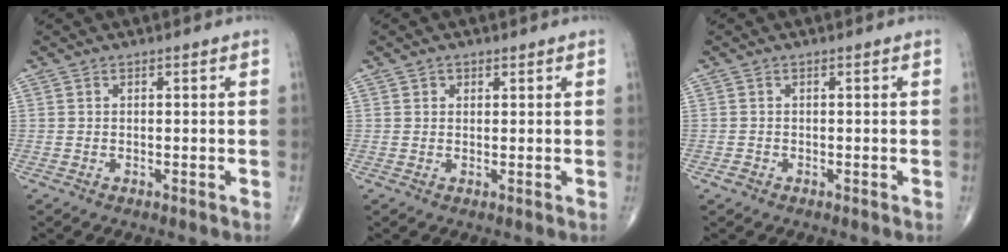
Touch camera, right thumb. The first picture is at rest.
{"total": 1.3, "force": [0.7, 1.1, 0.3], "torque": [0.006, -0.003, 0.008]}
{"total": 0.9, "force": [-0.4, 0.7, 0.2], "torque": [-0.002, 0.001, -0.010]}